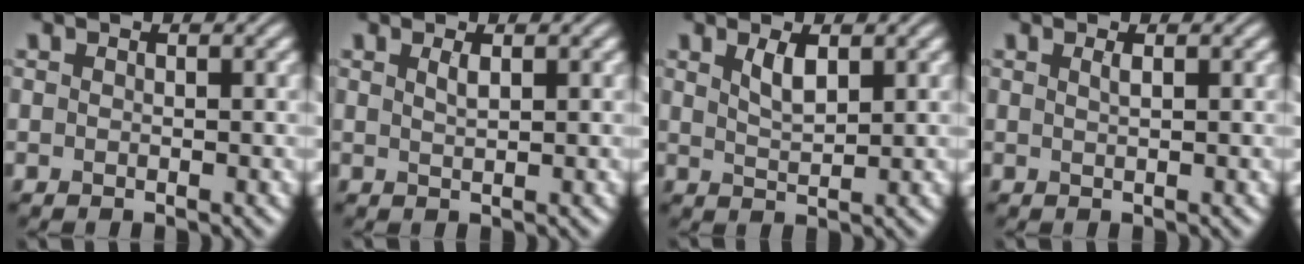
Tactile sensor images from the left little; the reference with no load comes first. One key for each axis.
{"total": 1.1, "fx": 0.6, "fy": 0.3, "fz": 0.9, "tx": -0.014, "ty": 0.002, "tz": 0.010}
{"total": 2.1, "fx": 1.2, "fy": 0.7, "fz": 1.6, "tx": -0.033, "ty": -0.002, "tz": 0.024}
{"total": 0.9, "fx": 0.4, "fy": 0.3, "fz": 0.7, "tx": -0.008, "ty": 0.002, "tz": 0.005}